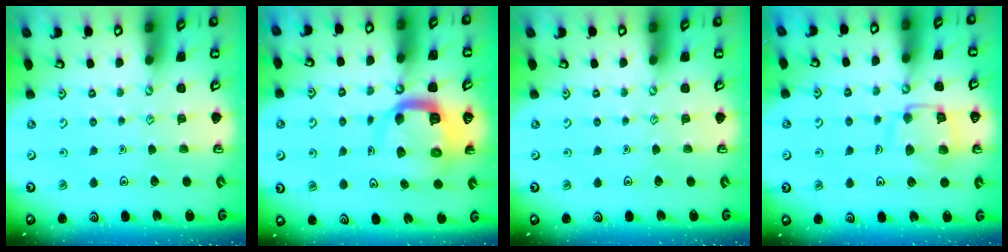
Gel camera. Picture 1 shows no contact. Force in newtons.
{"total": 10.6, "press": 10.6, "slide": 1.3}
{"total": 0.0}
{"total": 12.2, "press": 12.1, "slide": 1.2}